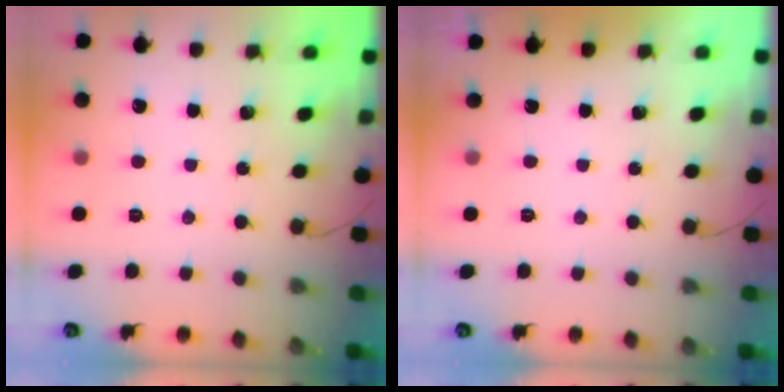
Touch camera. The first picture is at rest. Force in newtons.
{"total": 0.0}